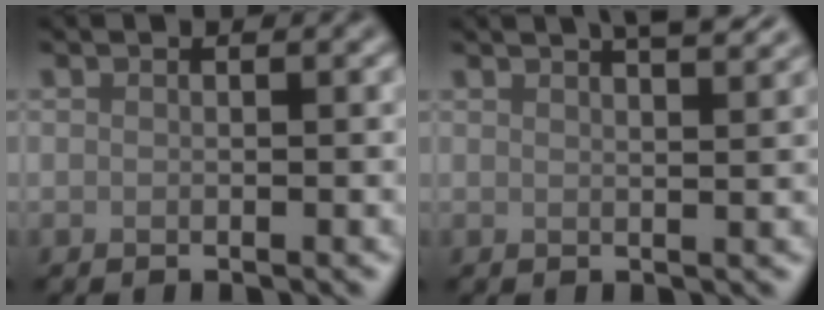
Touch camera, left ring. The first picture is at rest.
{"total": 5.4, "force": [3.9, 1.9, 3.2], "torque": [-0.015, 0.034, 0.022]}